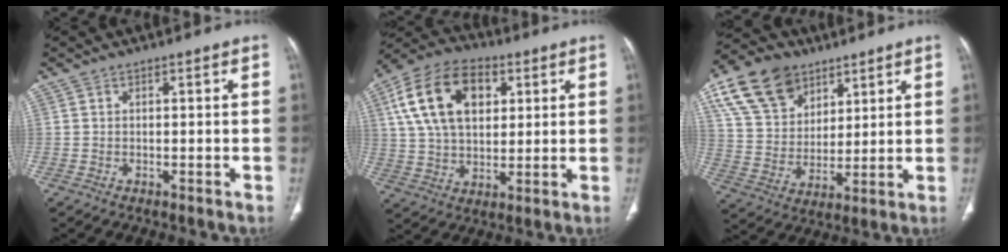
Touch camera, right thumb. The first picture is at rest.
{"total": 18.1, "force": [5.8, 11.4, 12.8], "torque": [-0.217, 0.003, 0.100]}
{"total": 16.9, "force": [9.3, 11.6, 8.0], "torque": [-0.130, -0.013, 0.177]}